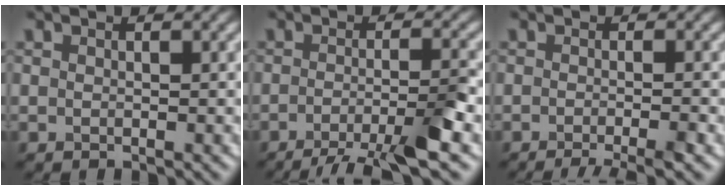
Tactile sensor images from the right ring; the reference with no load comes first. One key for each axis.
{"total": 5.9, "fx": -3.4, "fy": 1.1, "fz": 4.7, "tx": -0.061, "ty": -0.001, "tz": -0.066}
{"total": 4.2, "fx": -2.5, "fy": 0.9, "fz": 3.2, "tx": -0.035, "ty": -0.003, "tz": -0.041}